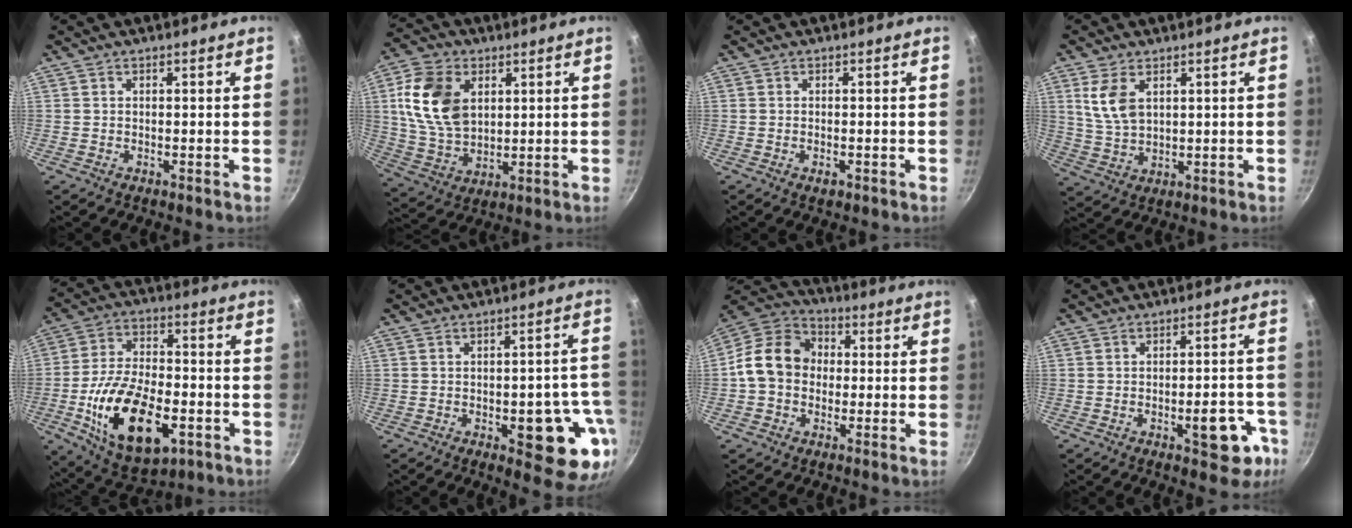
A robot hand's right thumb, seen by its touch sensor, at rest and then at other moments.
{"total": 14.1, "force": [4.4, 9.3, 9.7], "torque": [-0.167, -0.020, 0.096]}
{"total": 1.3, "force": [-0.6, 0.7, 1.0], "torque": [-0.018, 0.000, -0.010]}
{"total": 7.2, "force": [2.8, 4.2, 5.2], "torque": [-0.097, -0.019, 0.060]}
{"total": 20.5, "force": [-6.3, 10.8, 16.3], "torque": [-0.284, 0.021, -0.100]}
{"total": 13.6, "force": [-4.3, 5.4, 11.8], "torque": [-0.090, 0.022, -0.053]}
{"total": 12.7, "force": [-0.1, 10.5, 7.2], "torque": [-0.089, 0.032, -0.025]}
{"total": 9.4, "force": [-4.0, 4.1, 7.4], "torque": [-0.058, 0.029, -0.045]}